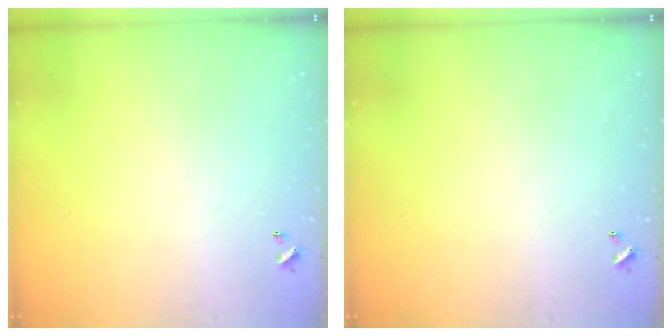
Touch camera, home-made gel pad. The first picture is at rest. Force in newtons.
{"total": 0.0}